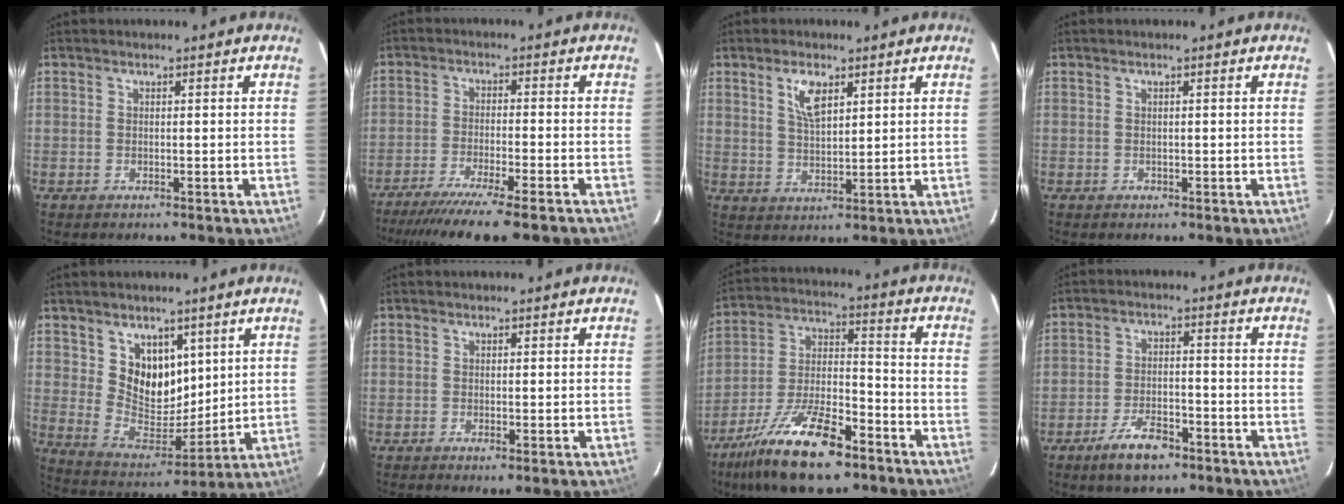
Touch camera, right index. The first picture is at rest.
{"total": 15.2, "force": [-12.5, 1.3, 8.7], "torque": [-0.175, -0.043, -0.198]}
{"total": 5.5, "force": [2.8, 2.3, 4.1], "torque": [-0.076, 0.004, 0.056]}
{"total": 0.6, "force": [-0.2, 0.5, 0.0], "torque": [0.003, 0.001, 0.000]}
{"total": 11.1, "force": [5.3, 8.2, 5.3], "torque": [-0.090, -0.007, 0.114]}
{"total": 1.3, "force": [-0.6, 0.1, 1.2], "torque": [-0.024, -0.005, -0.010]}
{"total": 19.0, "force": [-12.4, 6.7, 12.8], "torque": [-0.255, -0.017, -0.221]}
{"total": 7.9, "force": [-5.4, 3.3, 4.8], "torque": [-0.108, 0.000, -0.091]}